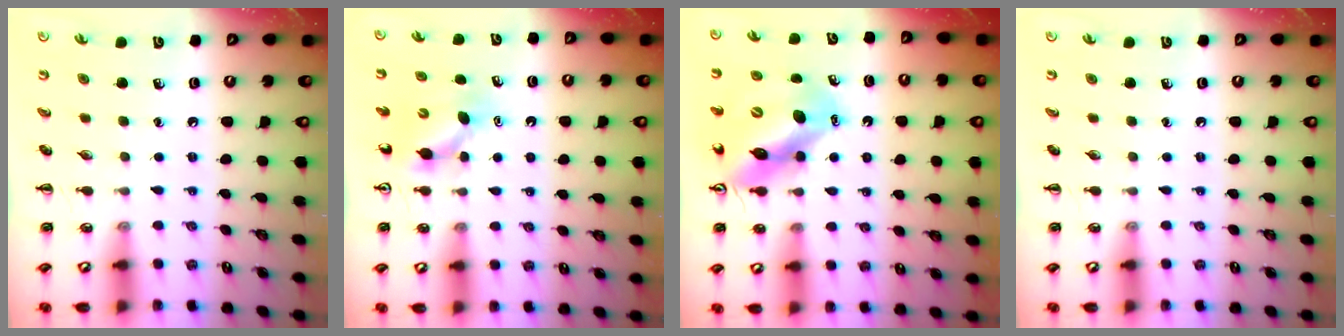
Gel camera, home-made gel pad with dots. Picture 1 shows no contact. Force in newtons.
{"total": 3.7, "press": 3.6, "slide": 0.8}
{"total": 11.0, "press": 10.5, "slide": 3.4}
{"total": 0.0}